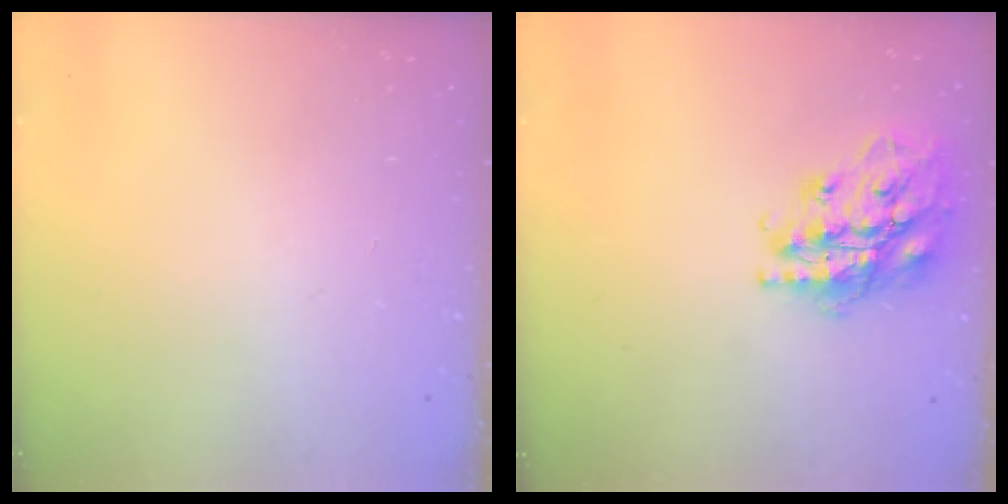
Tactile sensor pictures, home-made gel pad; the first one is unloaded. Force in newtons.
{"total": 20.3, "press": 20.3, "slide": 1.6}